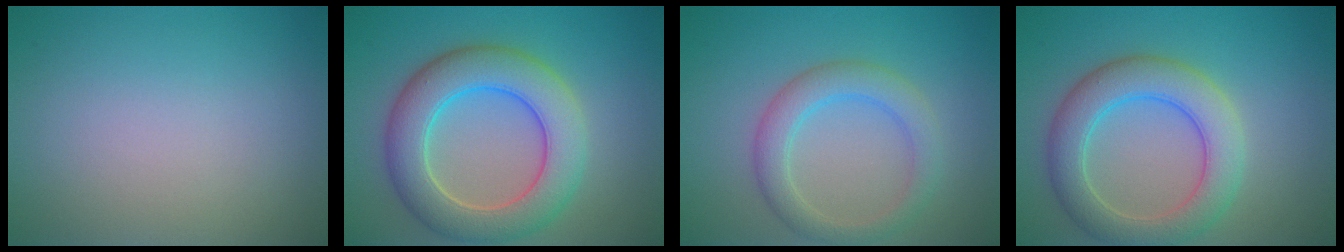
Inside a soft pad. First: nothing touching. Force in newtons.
{"total": 7.6, "press": 7.6, "slide": 0.5}
{"total": 3.6, "press": 3.6, "slide": 0.1}
{"total": 5.9, "press": 5.9, "slide": 0.4}